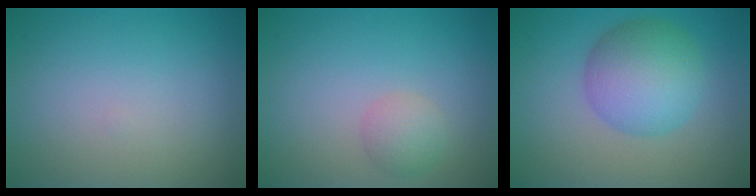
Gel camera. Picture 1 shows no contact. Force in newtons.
{"total": 1.9, "press": 1.9, "slide": 0.1}
{"total": 6.3, "press": 6.3, "slide": 0.1}